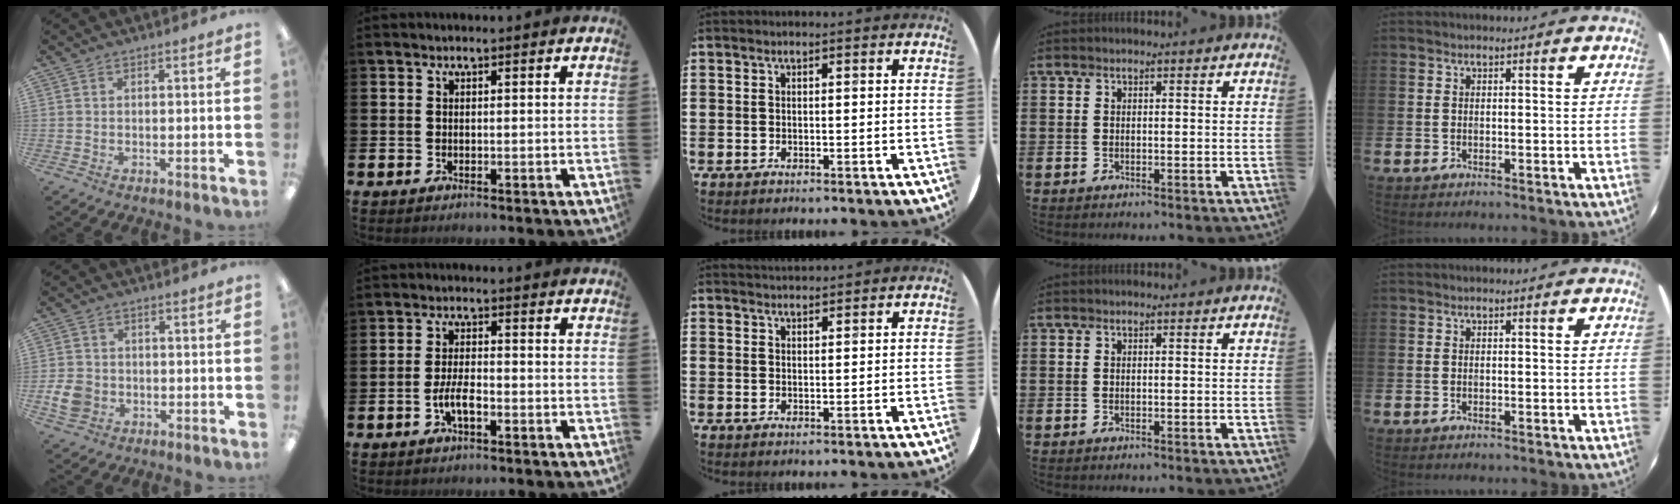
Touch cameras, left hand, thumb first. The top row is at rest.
{"thumb": {"total": 6.0, "force": [-1.6, 5.0, 2.9], "torque": [-0.059, 0.006, -0.029]}, "index": {"total": 3.7, "force": [-1.5, 1.3, 3.1], "torque": [-0.076, 0.005, -0.030]}, "middle": {"total": 1.4, "force": [1.4, 0.1, 0.0], "torque": [-0.001, -0.001, 0.028]}}